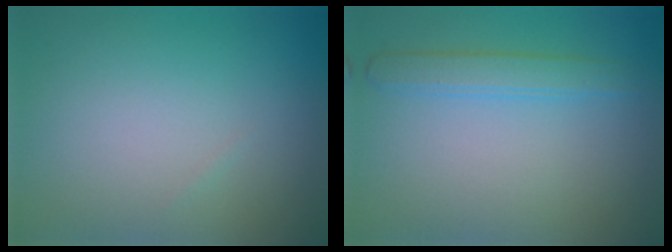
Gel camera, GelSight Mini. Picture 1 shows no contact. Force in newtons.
{"total": 2.2, "press": 2.2, "slide": 0.2}